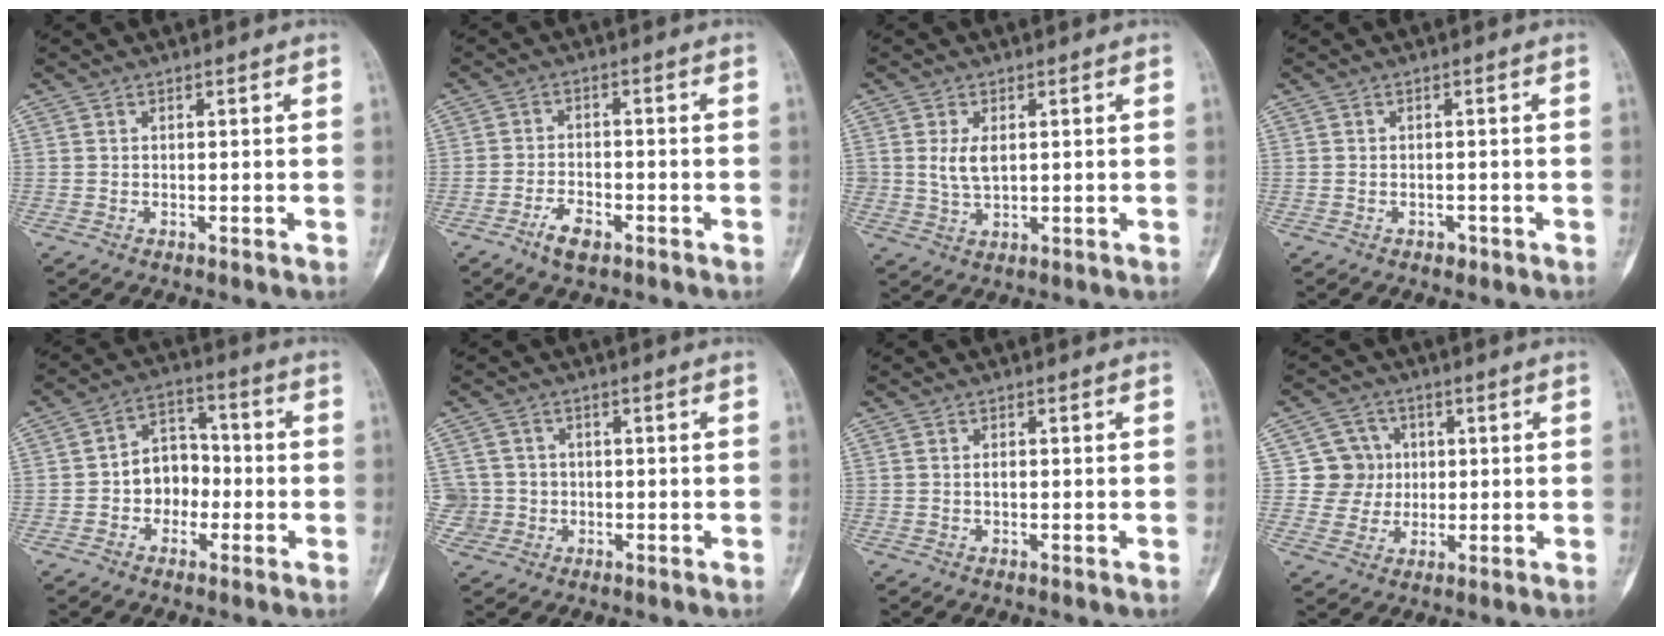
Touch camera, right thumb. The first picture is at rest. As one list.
[{"total": 4.6, "force": [-2.8, 2.1, 3.0], "torque": [-0.054, 0.016, -0.050]}, {"total": 4.4, "force": [0.9, 2.6, 3.5], "torque": [-0.064, -0.007, 0.024]}, {"total": 1.1, "force": [-0.7, 0.7, 0.4], "torque": [-0.006, 0.002, -0.010]}, {"total": 8.4, "force": [-1.6, 6.7, 4.9], "torque": [-0.033, 0.037, -0.040]}, {"total": 5.3, "force": [-0.3, 5.3, 0.1], "torque": [0.021, 0.015, -0.006]}, {"total": 0.9, "force": [-0.1, 0.5, 0.7], "torque": [-0.006, 0.001, -0.001]}, {"total": 7.2, "force": [0.9, 7.1, 0.8], "torque": [0.032, 0.011, 0.013]}]